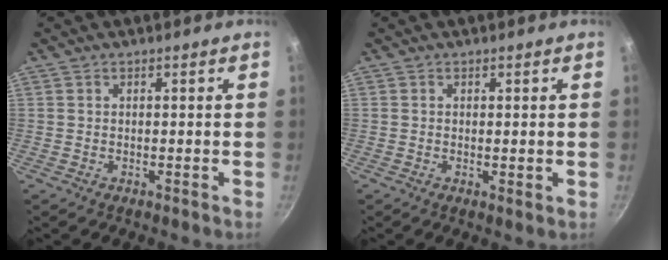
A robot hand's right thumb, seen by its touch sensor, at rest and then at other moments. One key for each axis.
{"total": 0.9, "fx": 0.2, "fy": 0.3, "fz": 0.9, "tx": -0.014, "ty": -0.005, "tz": 0.001}